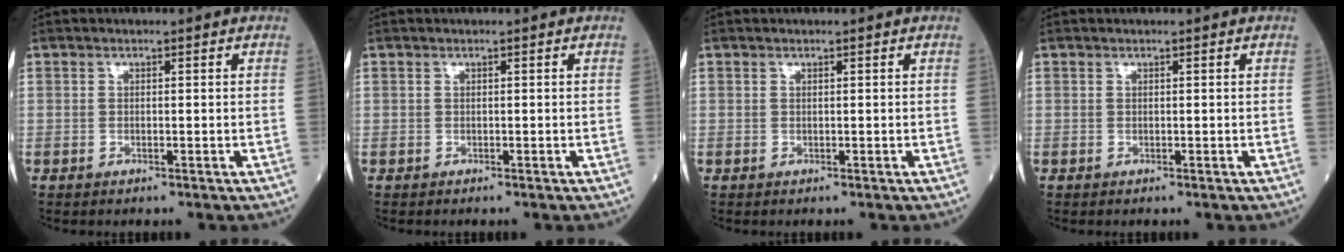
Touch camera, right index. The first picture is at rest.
{"total": 0.0}
{"total": 0.0}
{"total": 0.0}